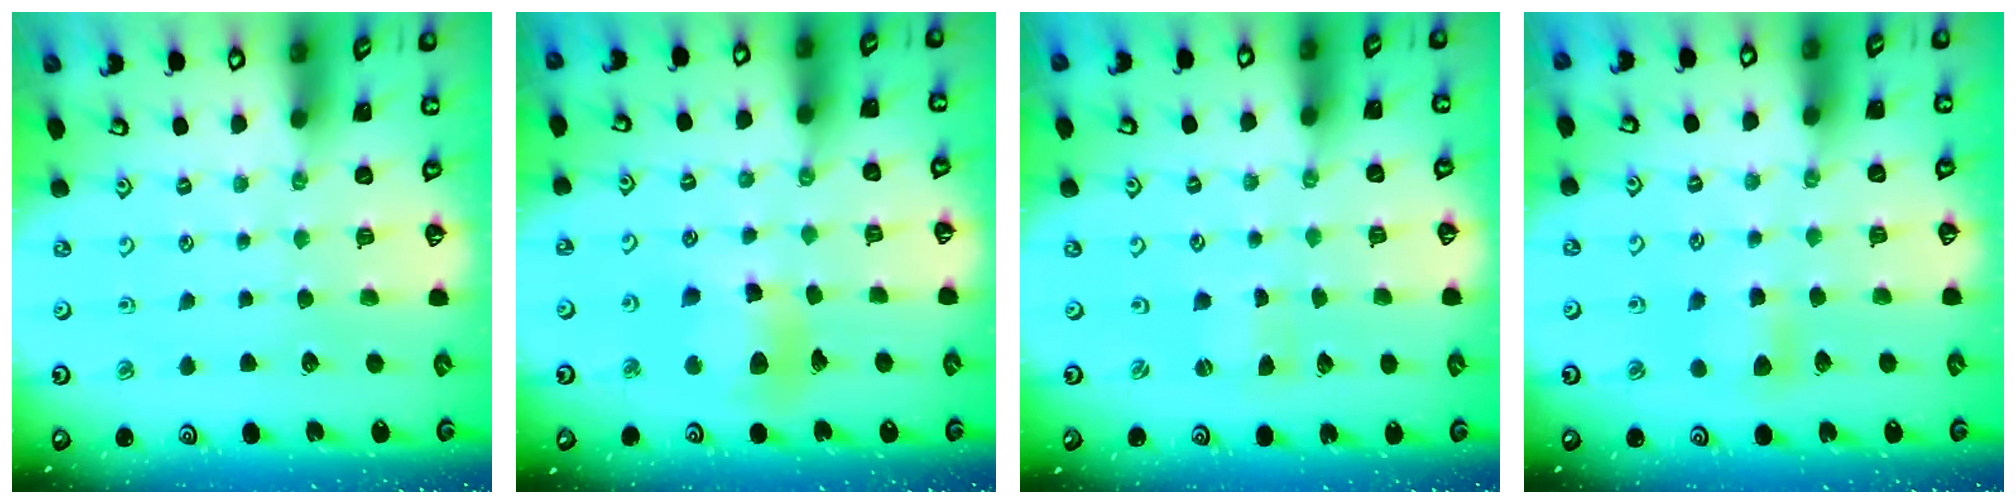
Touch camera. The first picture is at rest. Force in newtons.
{"total": 9.8, "press": 9.7, "slide": 1.2}
{"total": 0.0}
{"total": 5.5, "press": 5.5, "slide": 0.7}